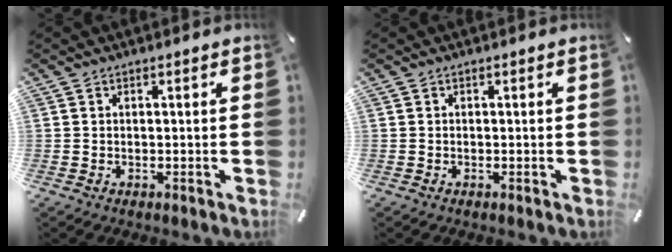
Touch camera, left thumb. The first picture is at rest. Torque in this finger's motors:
{"motor_torque": [-0.05, 0.03, 0.01, 0.01, 0.00]}